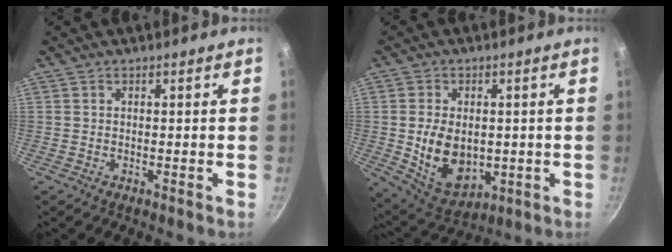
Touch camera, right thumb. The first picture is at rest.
{"total": 11.9, "force": [-0.4, 8.4, 8.5], "torque": [-0.129, -0.012, 0.015]}